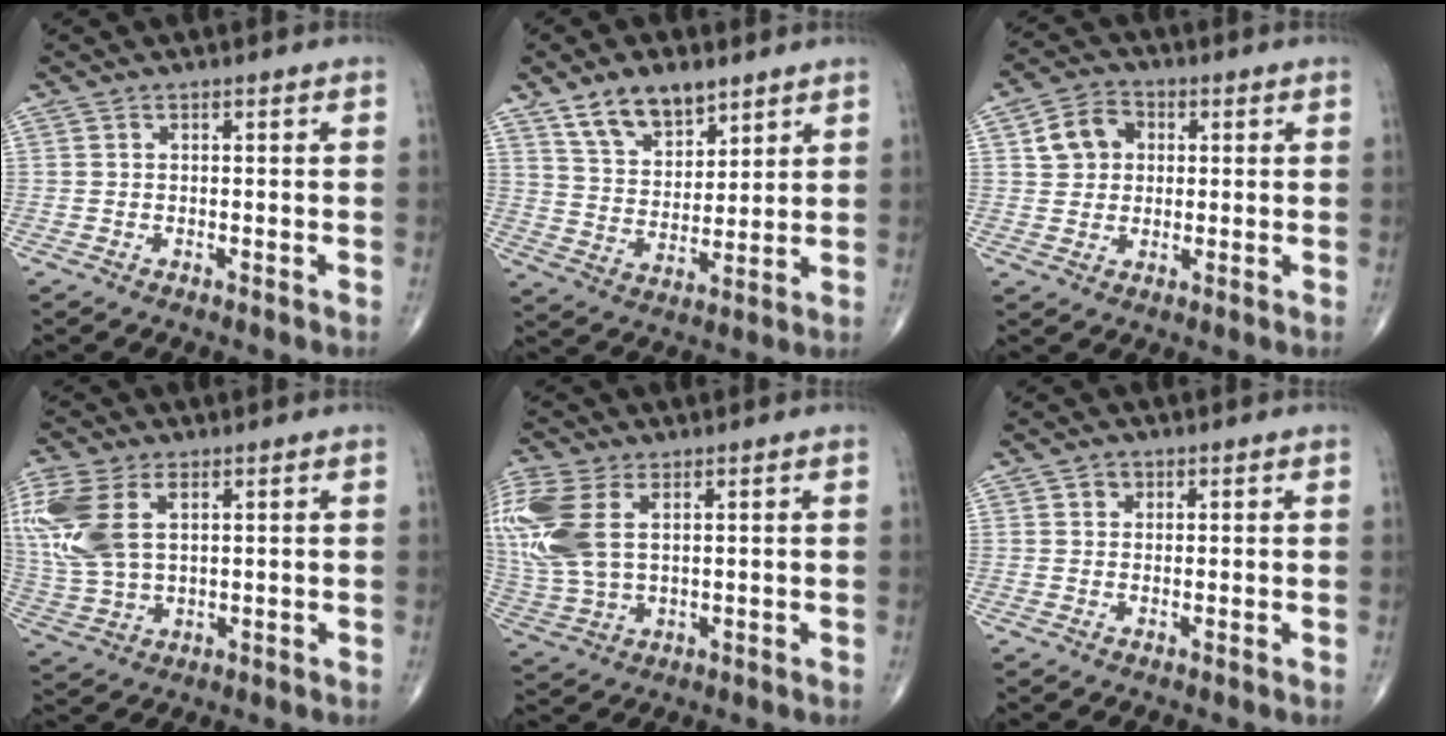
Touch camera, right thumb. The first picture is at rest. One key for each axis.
{"total": 11.1, "fx": 7.3, "fy": 5.8, "fz": 5.9, "tx": -0.076, "ty": -0.041, "tz": 0.139}
{"total": 7.0, "fx": 1.6, "fy": 5.8, "fz": 3.6, "tx": -0.043, "ty": 0.006, "tz": 0.021}
{"total": 16.0, "fx": 4.9, "fy": 9.4, "fz": 11.9, "tx": -0.296, "ty": -0.004, "tz": 0.099}
{"total": 17.0, "fx": 4.6, "fy": 10.2, "fz": 12.8, "tx": -0.334, "ty": -0.002, "tz": 0.096}
{"total": 1.4, "fx": 0.6, "fy": 1.2, "fz": 0.4, "tx": 0.006, "ty": -0.001, "tz": 0.004}